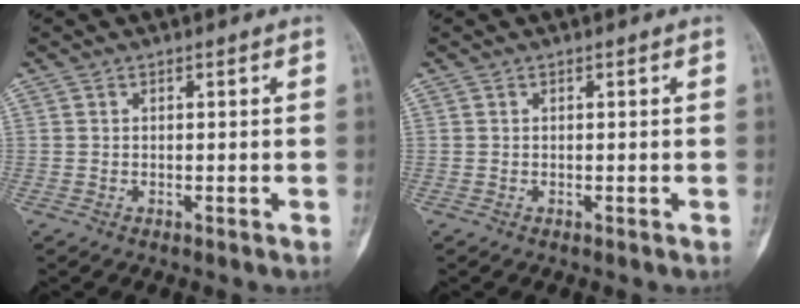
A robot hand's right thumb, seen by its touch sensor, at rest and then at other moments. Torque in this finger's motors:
{"motor_torque": [0.15, 0.11, 0.16, 0.01, 0.00]}